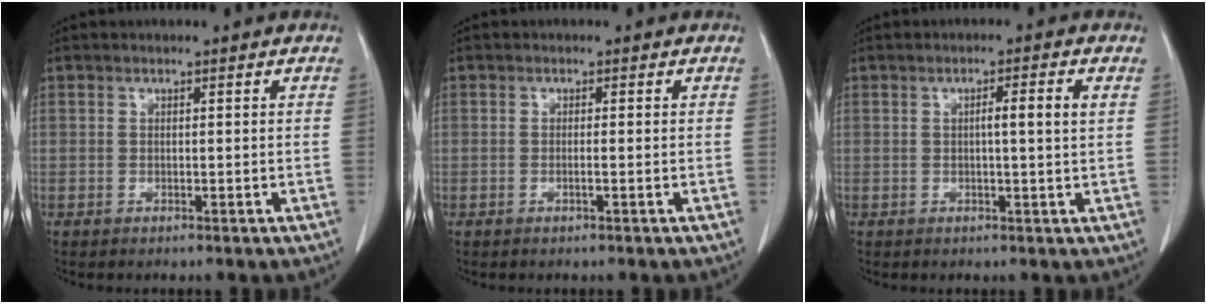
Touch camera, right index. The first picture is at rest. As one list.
[{"total": 0.9, "force": [-0.3, -0.1, 0.8], "torque": [-0.015, 0.000, -0.005]}, {"total": 3.4, "force": [0.6, -0.3, 3.3], "torque": [-0.056, 0.003, 0.008]}]